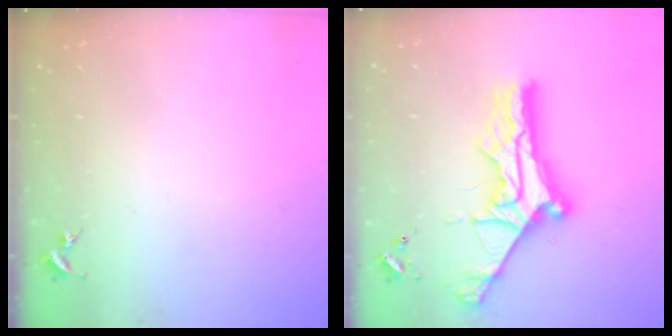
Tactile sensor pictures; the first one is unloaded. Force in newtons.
{"total": 10.1, "press": 10.0, "slide": 1.1}